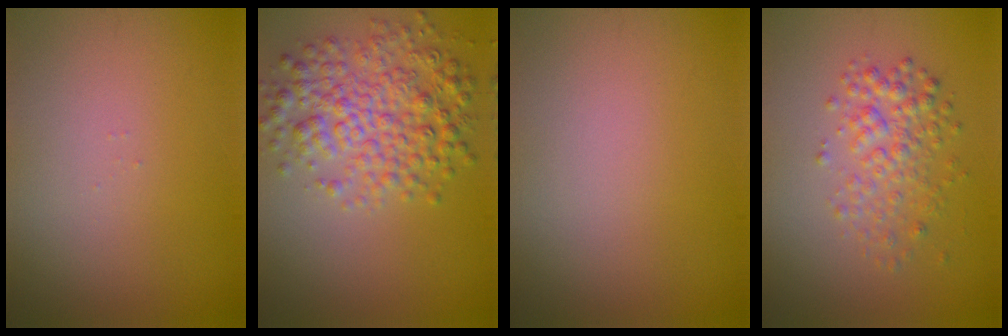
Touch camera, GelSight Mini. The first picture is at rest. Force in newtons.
{"total": 5.6, "press": 5.6, "slide": 0.1}
{"total": 0.0}
{"total": 3.1, "press": 3.1, "slide": 0.1}